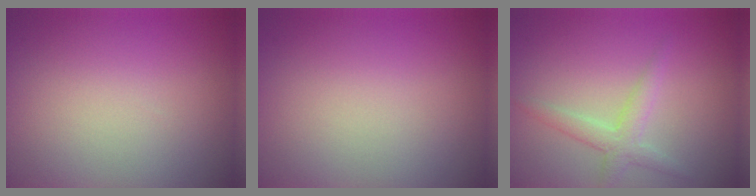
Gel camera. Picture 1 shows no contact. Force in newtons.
{"total": 0.0}
{"total": 2.4, "press": 2.4, "slide": 0.1}